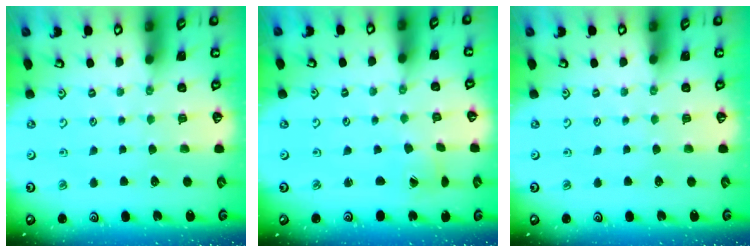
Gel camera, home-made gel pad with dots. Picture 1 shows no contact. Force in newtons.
{"total": 1.3, "press": 1.3, "slide": 0.0}
{"total": 0.0}